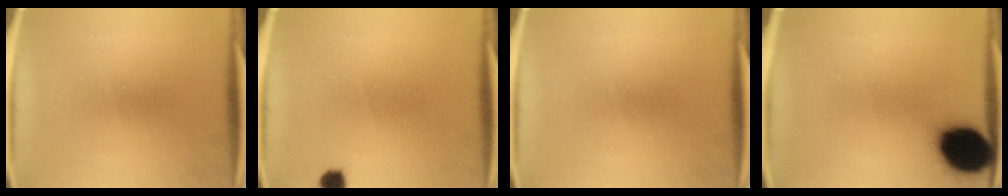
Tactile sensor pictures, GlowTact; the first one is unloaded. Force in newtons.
{"total": 2.2}
{"total": 0.0}
{"total": 17.1}